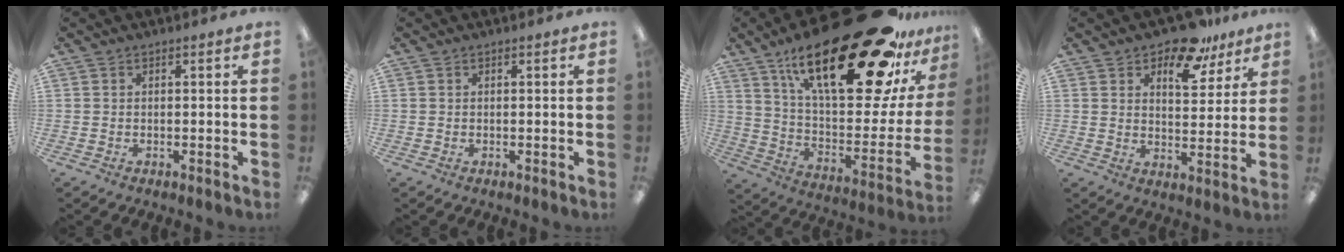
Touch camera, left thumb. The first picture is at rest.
{"total": 0.0}
{"total": 34.5, "force": [19.6, 12.6, 25.5], "torque": [-0.344, -0.131, 0.337]}
{"total": 11.2, "force": [8.4, 5.1, 5.3], "torque": [-0.066, -0.049, 0.146]}